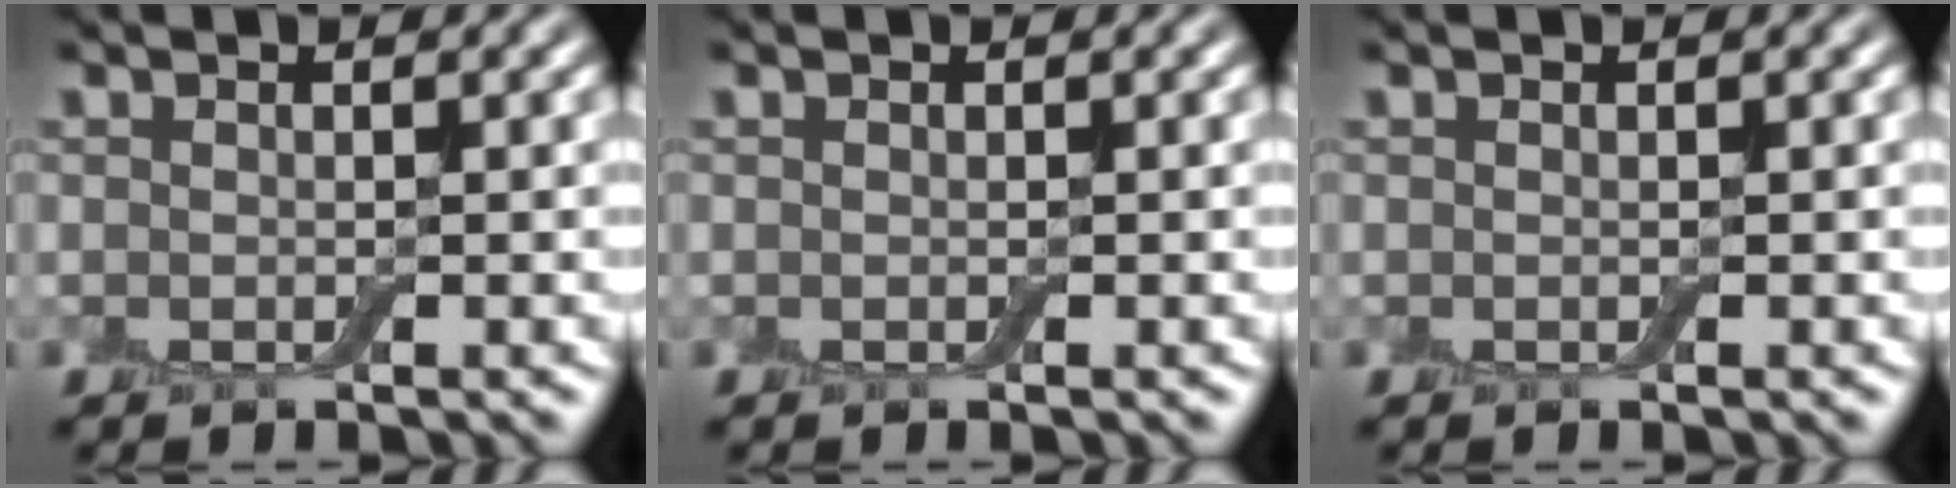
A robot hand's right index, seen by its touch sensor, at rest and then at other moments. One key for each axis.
{"total": 0.0}
{"total": 0.0}